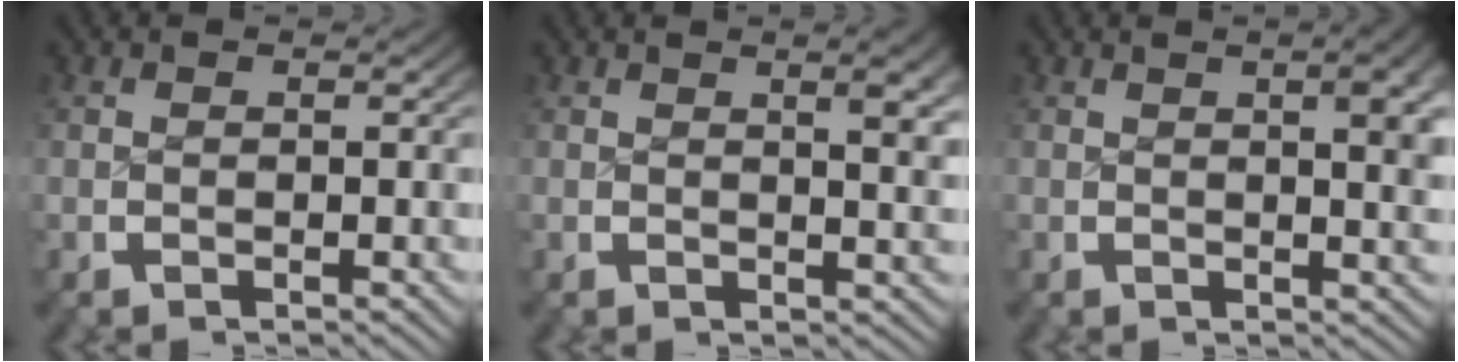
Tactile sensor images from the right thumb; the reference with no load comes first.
{"total": 3.0, "force": [1.0, 0.7, 2.7], "torque": [-0.031, -0.003, 0.017]}
{"total": 4.0, "force": [1.1, 1.2, 3.7], "torque": [-0.037, 0.001, 0.018]}